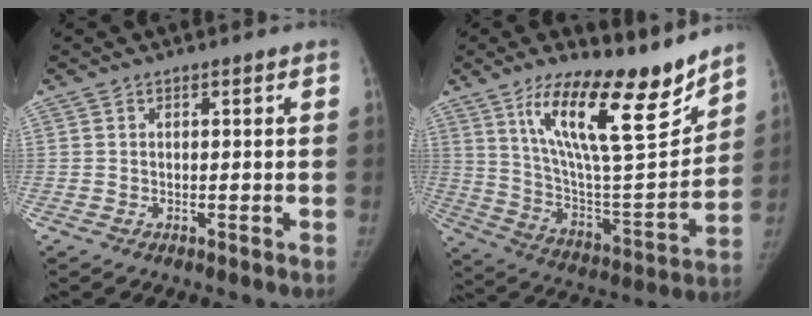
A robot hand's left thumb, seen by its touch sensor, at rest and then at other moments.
{"total": 22.6, "force": [15.2, 5.5, 15.7], "torque": [-0.223, -0.087, 0.268]}